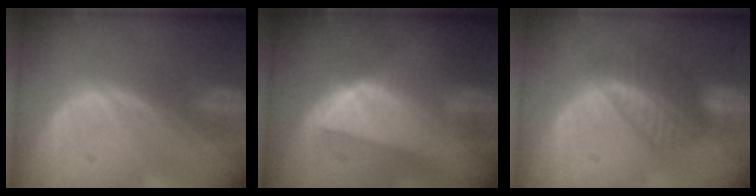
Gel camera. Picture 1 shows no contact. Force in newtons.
{"total": 8.0, "press": 7.2, "slide": 3.5}
{"total": 7.0, "press": 6.0, "slide": 3.5}